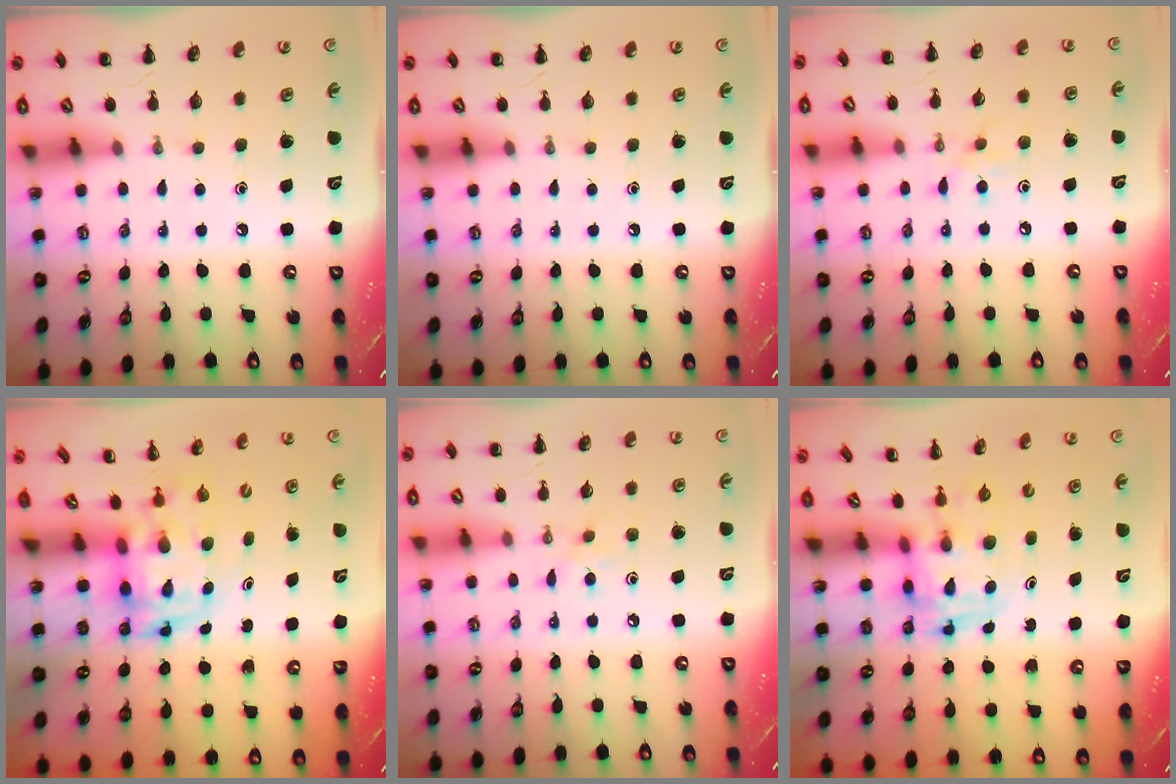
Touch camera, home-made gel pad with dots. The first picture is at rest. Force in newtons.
{"total": 0.0}
{"total": 5.1, "press": 4.7, "slide": 1.9}
{"total": 3.5, "press": 3.5, "slide": 0.7}
{"total": 5.0, "press": 4.6, "slide": 1.9}
{"total": 3.6, "press": 3.5, "slide": 0.6}